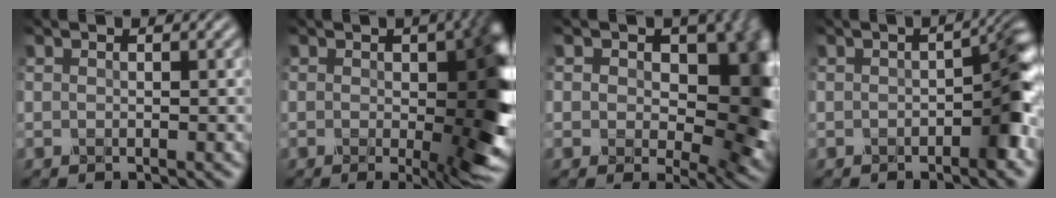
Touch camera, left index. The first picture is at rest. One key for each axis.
{"total": 8.9, "fx": -0.3, "fy": 3.5, "fz": 8.1, "tx": -0.090, "ty": -0.005, "tz": -0.003}
{"total": 14.5, "fx": 2.3, "fy": 9.3, "fz": 10.9, "tx": -0.112, "ty": -0.007, "tz": 0.040}
{"total": 4.4, "fx": -1.0, "fy": 1.9, "fz": 3.8, "tx": -0.033, "ty": 0.010, "tz": -0.017}